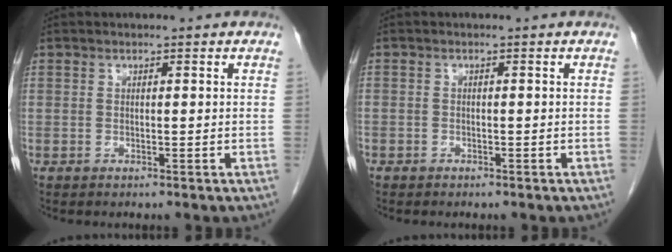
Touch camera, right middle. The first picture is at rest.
{"total": 0.9, "force": [-0.7, 0.7, 0.0], "torque": [-0.010, 0.004, -0.013]}